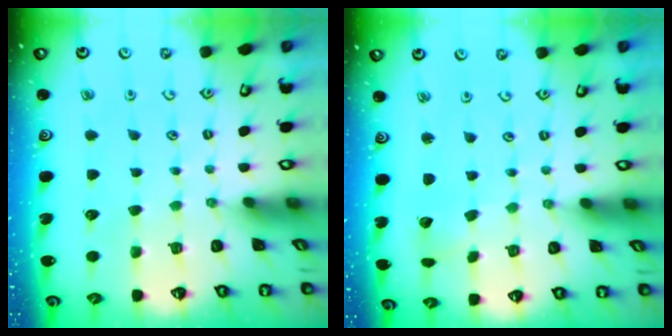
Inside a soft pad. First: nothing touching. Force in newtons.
{"total": 2.5, "press": 2.5, "slide": 0.2}